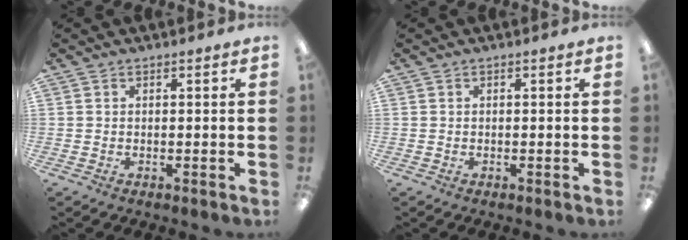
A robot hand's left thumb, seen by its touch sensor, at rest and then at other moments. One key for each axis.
{"total": 0.0}